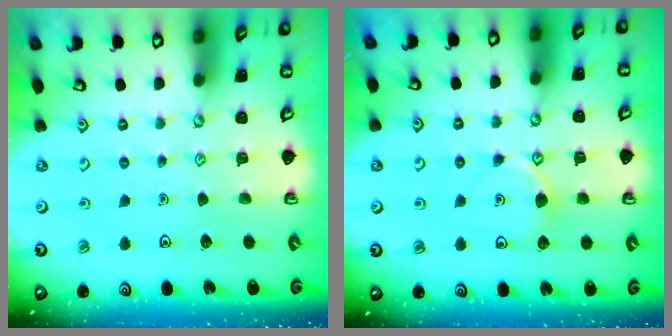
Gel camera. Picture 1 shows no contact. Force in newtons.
{"total": 5.1, "press": 5.1, "slide": 0.8}